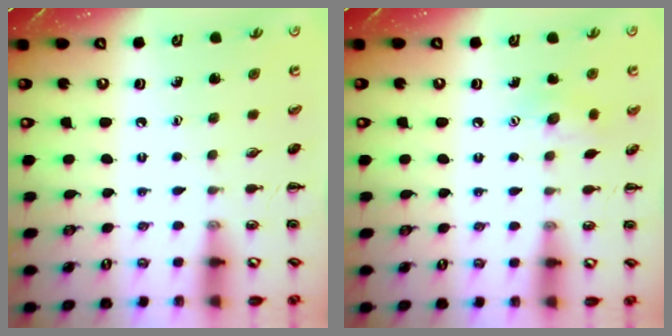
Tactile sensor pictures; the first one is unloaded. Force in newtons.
{"total": 7.0, "press": 6.9, "slide": 1.4}